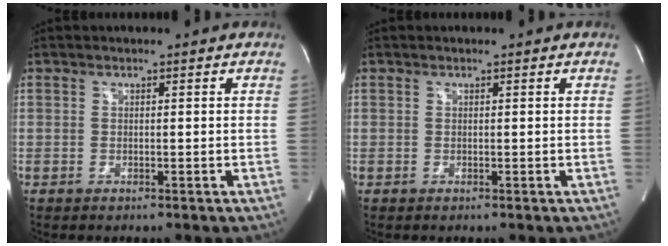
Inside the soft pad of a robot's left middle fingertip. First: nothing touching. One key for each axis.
{"total": 0.0}